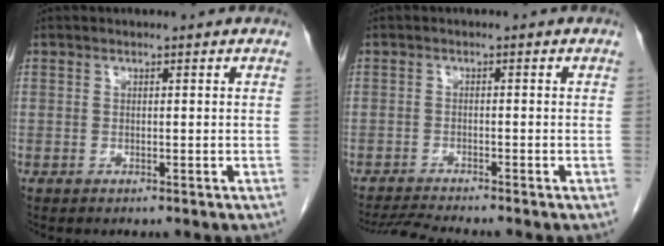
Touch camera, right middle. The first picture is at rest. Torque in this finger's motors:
{"motor_torque": [0.02, -0.02, -0.02, 0.00]}